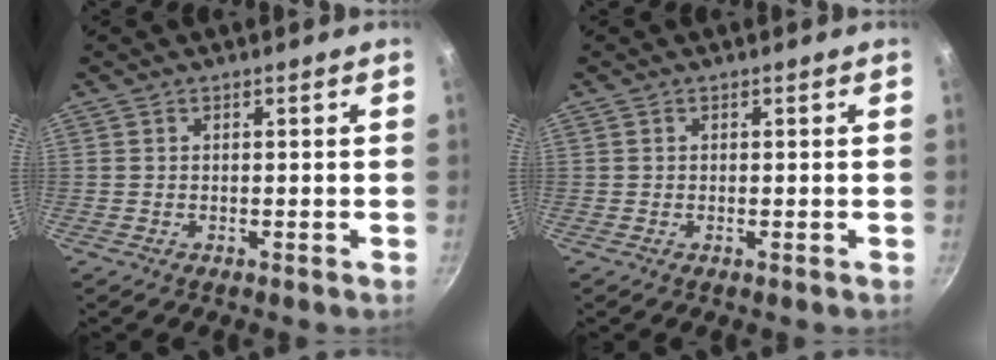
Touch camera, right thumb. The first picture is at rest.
{"total": 0.0}